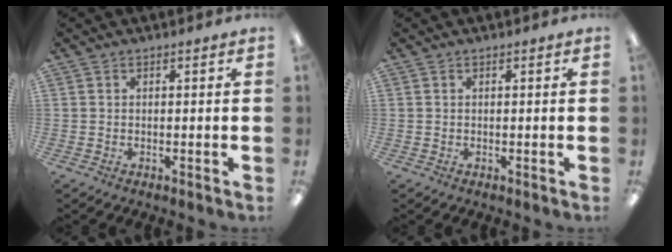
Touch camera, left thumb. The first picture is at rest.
{"total": 0.0}